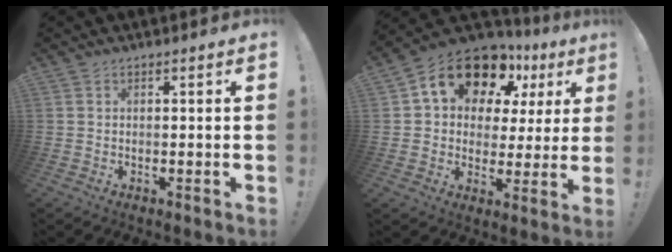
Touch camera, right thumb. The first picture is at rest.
{"total": 16.3, "force": [9.9, 9.7, 8.5], "torque": [-0.133, -0.060, 0.177]}